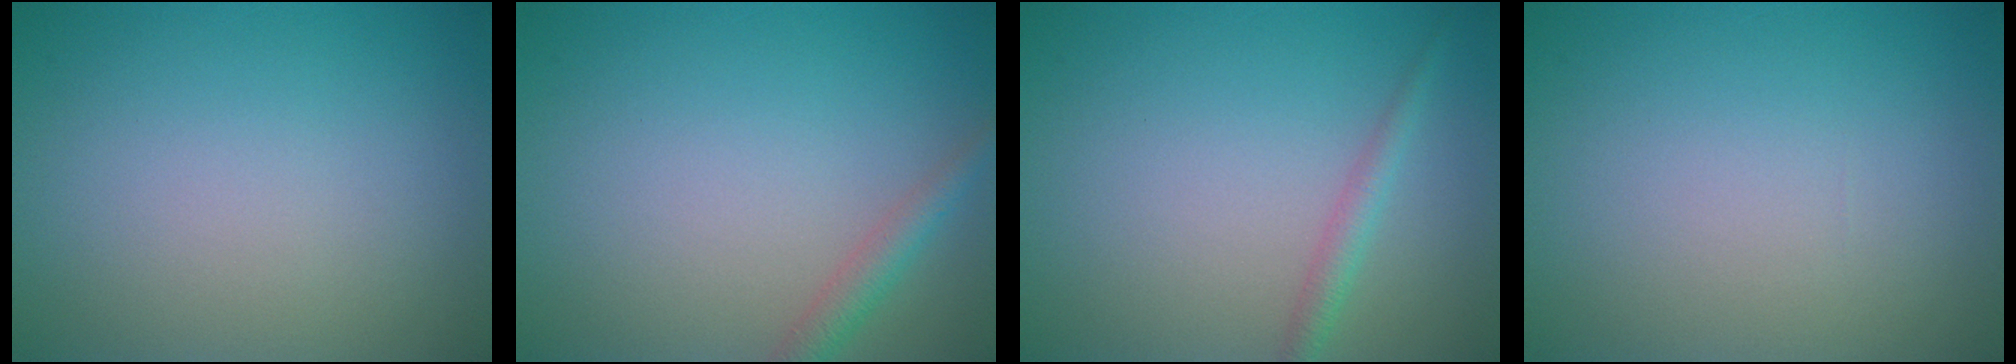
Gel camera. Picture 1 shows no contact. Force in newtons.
{"total": 2.0, "press": 2.0, "slide": 0.1}
{"total": 1.6, "press": 1.6, "slide": 0.1}
{"total": 0.0}